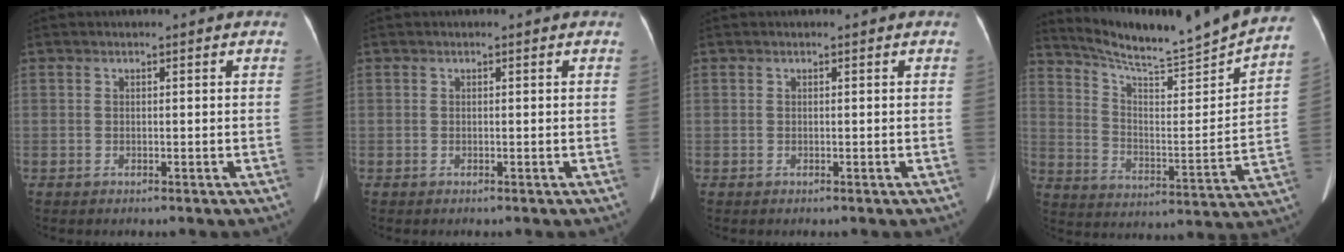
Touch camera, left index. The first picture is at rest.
{"total": 0.0}
{"total": 0.0}
{"total": 22.3, "force": [20.5, -1.0, 8.5], "torque": [-0.146, -0.071, 0.291]}